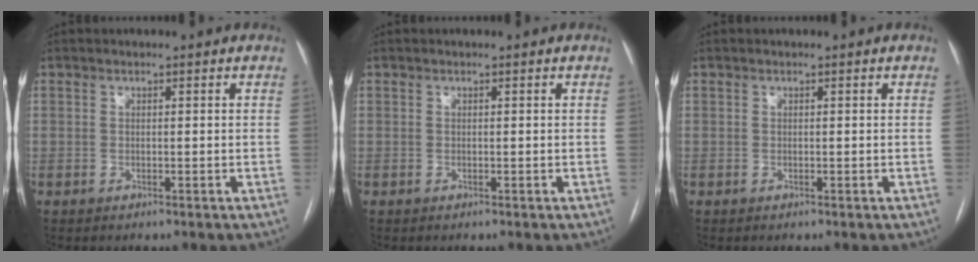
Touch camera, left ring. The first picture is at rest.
{"total": 0.0}
{"total": 0.0}